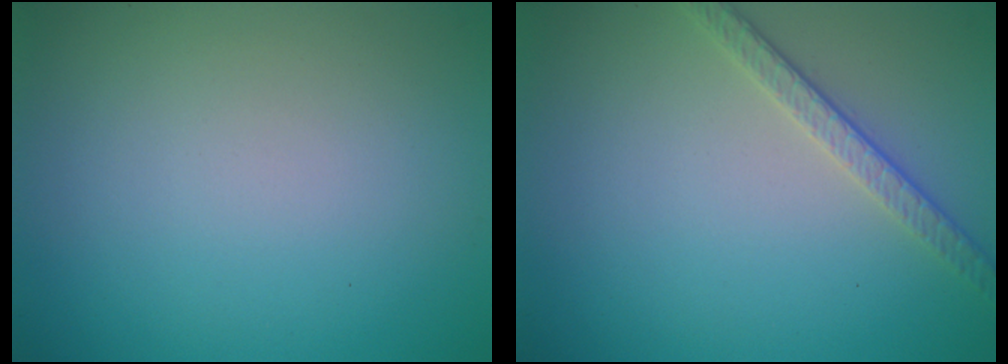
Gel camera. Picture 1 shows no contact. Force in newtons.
{"total": 2.5, "press": 2.2, "slide": 1.2}